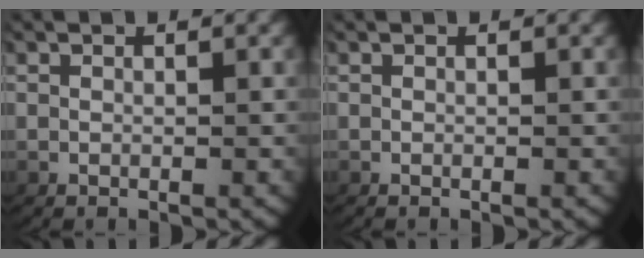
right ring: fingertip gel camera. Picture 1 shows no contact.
{"total": 0.0}